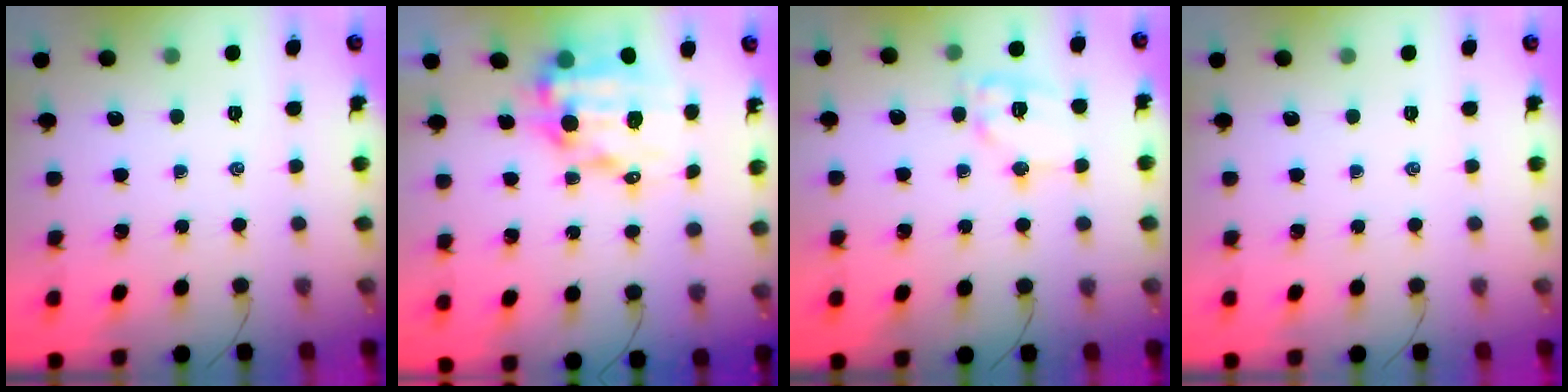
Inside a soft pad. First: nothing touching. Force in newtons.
{"total": 11.9, "press": 11.5, "slide": 3.2}
{"total": 11.9, "press": 11.8, "slide": 1.3}
{"total": 0.0}